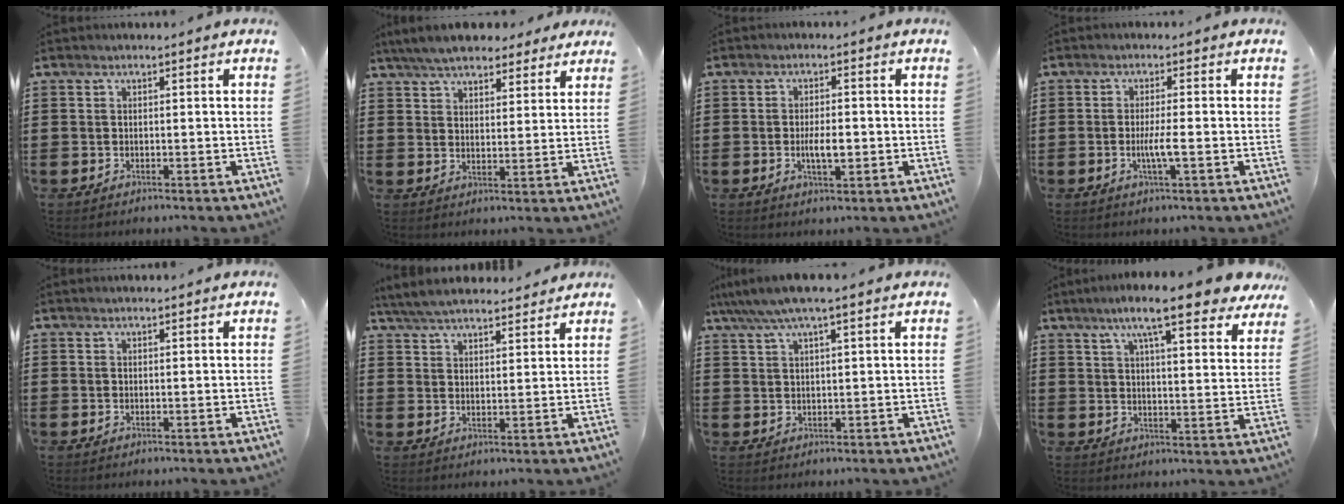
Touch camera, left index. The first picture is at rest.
{"total": 6.6, "force": [5.9, 1.9, 2.3], "torque": [-0.065, -0.005, 0.110]}
{"total": 4.1, "force": [-0.5, 1.4, 3.8], "torque": [-0.060, -0.003, -0.010]}
{"total": 3.6, "force": [-0.7, 0.1, 3.5], "torque": [-0.068, -0.007, -0.016]}
{"total": 0.7, "force": [0.6, 0.1, 0.3], "torque": [-0.007, 0.001, 0.011]}
{"total": 5.4, "force": [5.2, 0.9, 1.5], "torque": [-0.047, -0.013, 0.095]}
{"total": 5.0, "force": [3.7, 0.4, 3.3], "torque": [-0.072, -0.006, 0.066]}
{"total": 10.8, "force": [8.2, 1.0, 6.9], "torque": [-0.132, -0.024, 0.137]}